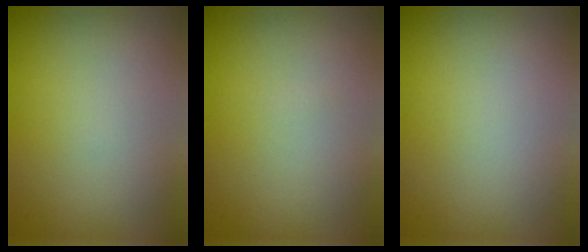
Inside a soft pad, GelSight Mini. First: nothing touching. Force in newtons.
{"total": 0.0}
{"total": 0.0}